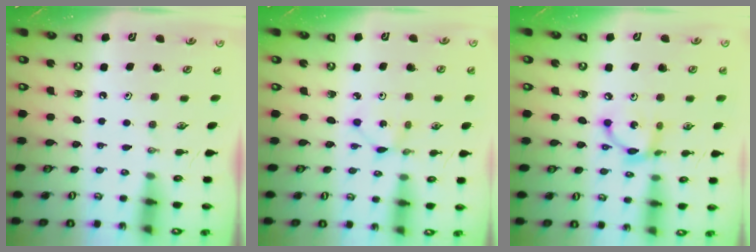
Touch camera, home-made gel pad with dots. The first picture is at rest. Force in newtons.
{"total": 1.6, "press": 1.5, "slide": 0.2}
{"total": 8.8, "press": 8.8, "slide": 0.5}